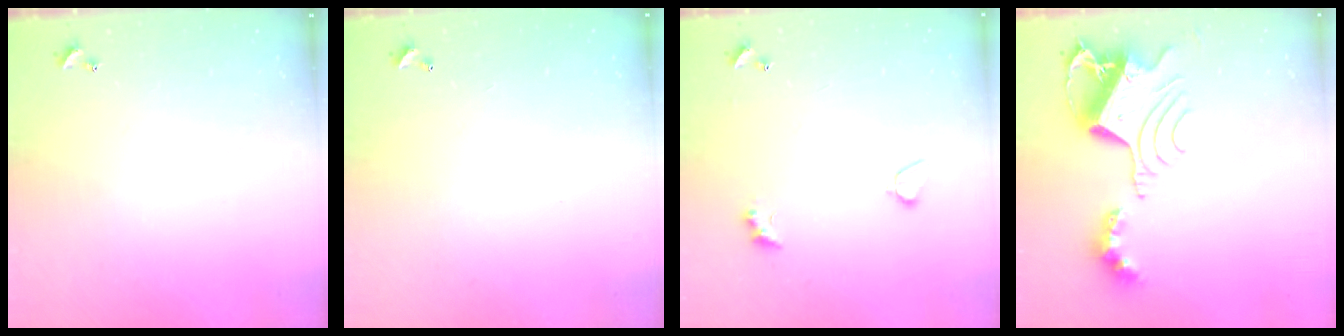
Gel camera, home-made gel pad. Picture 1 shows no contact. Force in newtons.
{"total": 2.9, "press": 2.9, "slide": 0.1}
{"total": 3.5, "press": 3.3, "slide": 0.9}
{"total": 10.9, "press": 10.9, "slide": 1.2}